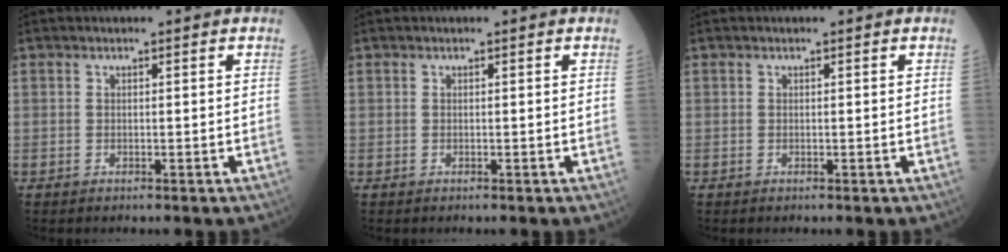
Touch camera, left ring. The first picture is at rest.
{"total": 0.0}
{"total": 0.0}